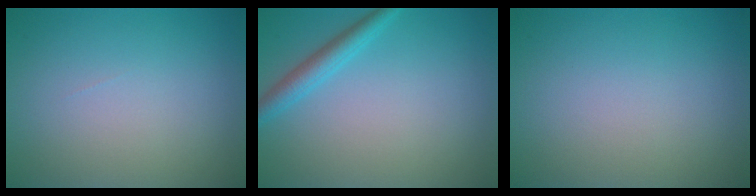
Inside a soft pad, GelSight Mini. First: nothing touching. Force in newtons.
{"total": 2.4, "press": 2.4, "slide": 0.2}
{"total": 0.0}